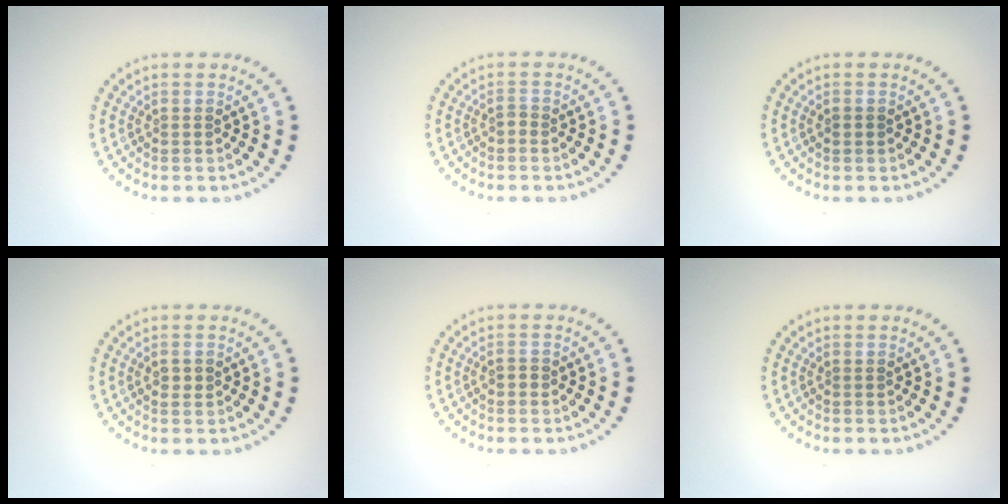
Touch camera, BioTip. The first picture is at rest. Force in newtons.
{"total": 0.7, "press": 0.4, "slide": 0.5}
{"total": 0.9, "press": 0.9, "slide": 0.2}
{"total": 1.1, "press": 1.1, "slide": 0.1}
{"total": 0.8, "press": 0.8, "slide": 0.1}
{"total": 0.0}